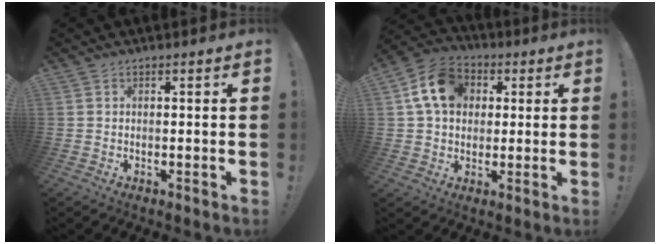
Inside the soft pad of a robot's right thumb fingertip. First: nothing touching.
{"total": 14.0, "force": [3.8, 11.1, 7.6], "torque": [-0.115, 0.008, 0.080]}